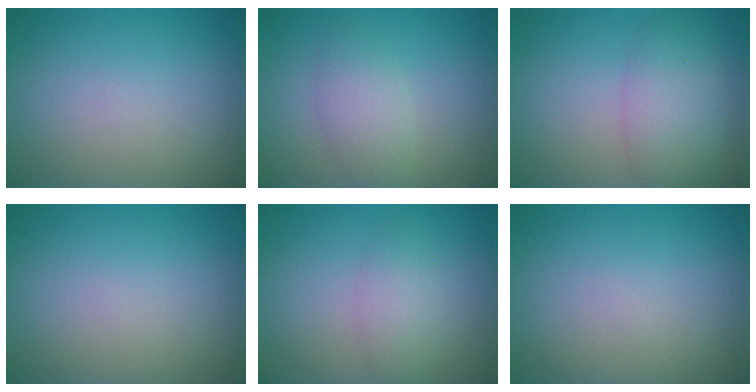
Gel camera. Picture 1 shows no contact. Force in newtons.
{"total": 2.9, "press": 2.9, "slide": 0.1}
{"total": 5.0, "press": 5.0, "slide": 0.3}
{"total": 0.0}
{"total": 2.7, "press": 2.7, "slide": 0.1}
{"total": 0.0}